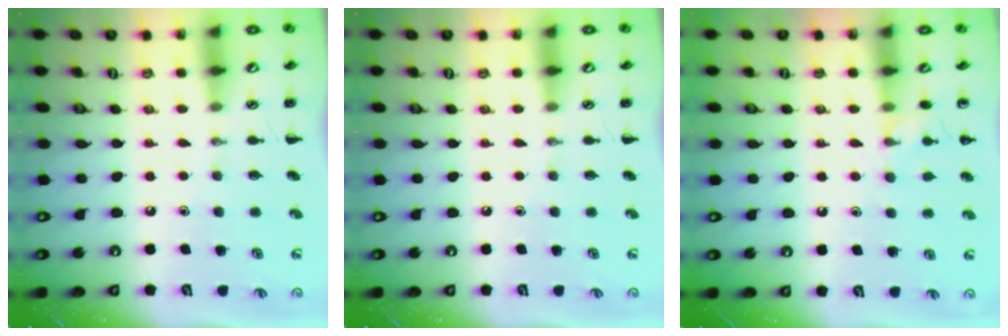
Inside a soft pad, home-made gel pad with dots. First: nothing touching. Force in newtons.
{"total": 0.0}
{"total": 7.1, "press": 6.7, "slide": 2.3}